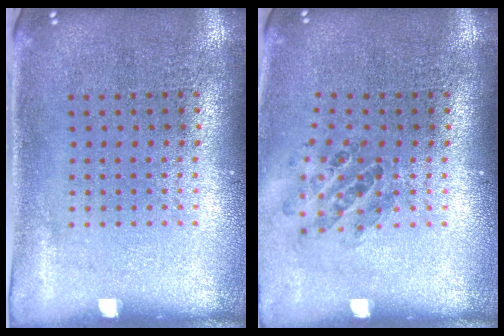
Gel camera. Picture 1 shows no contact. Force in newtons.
{"total": 0.9, "press": 0.9, "slide": 0.1}